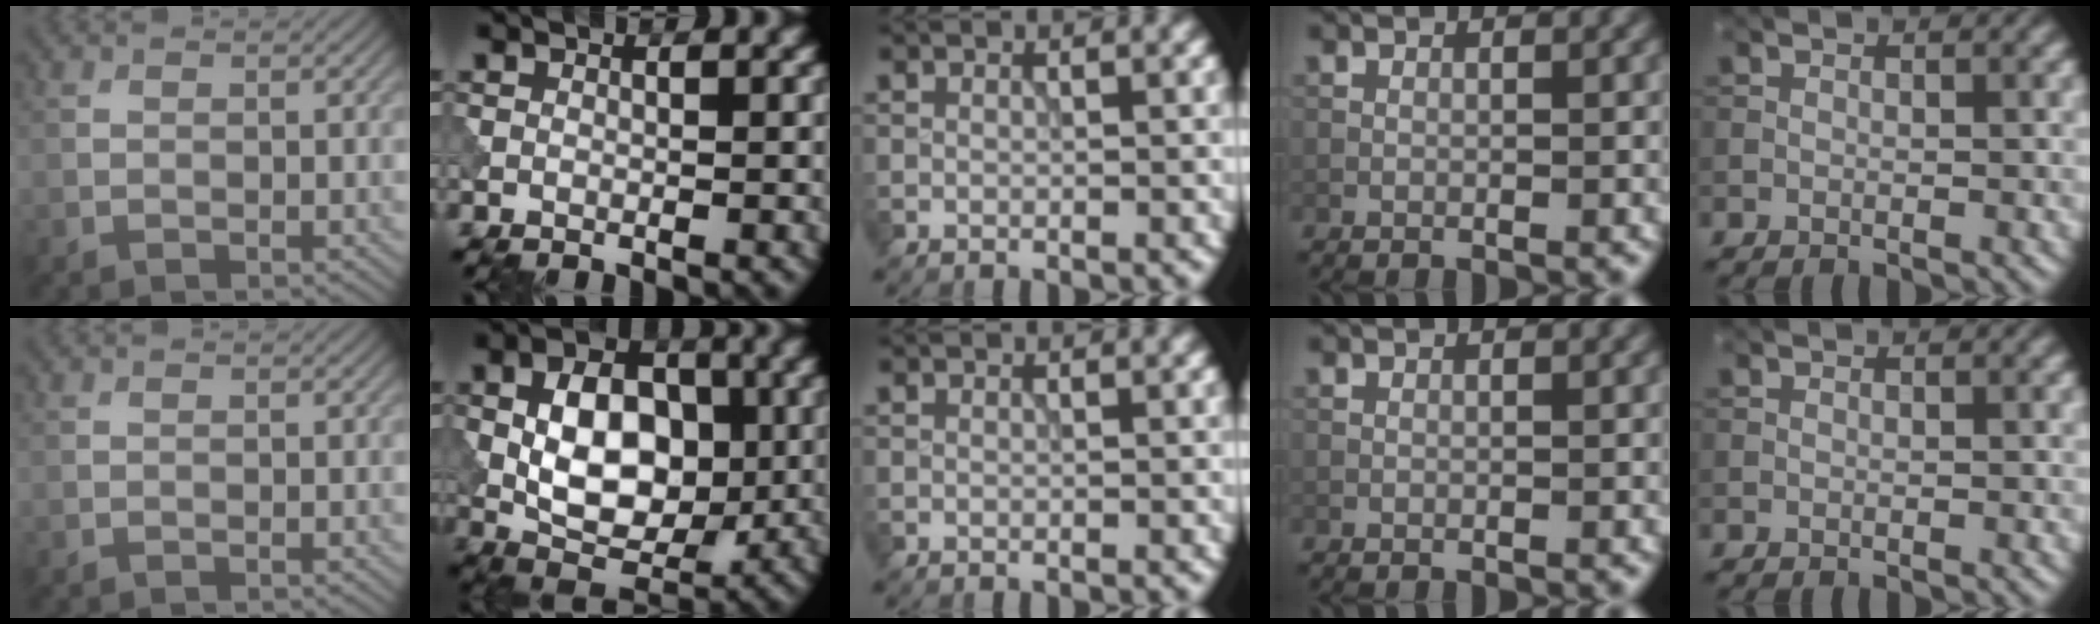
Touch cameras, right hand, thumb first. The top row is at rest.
{"index": {"total": 8.5, "force": [0.0, 5.4, 6.5], "torque": [-0.110, 0.000, -0.003]}}